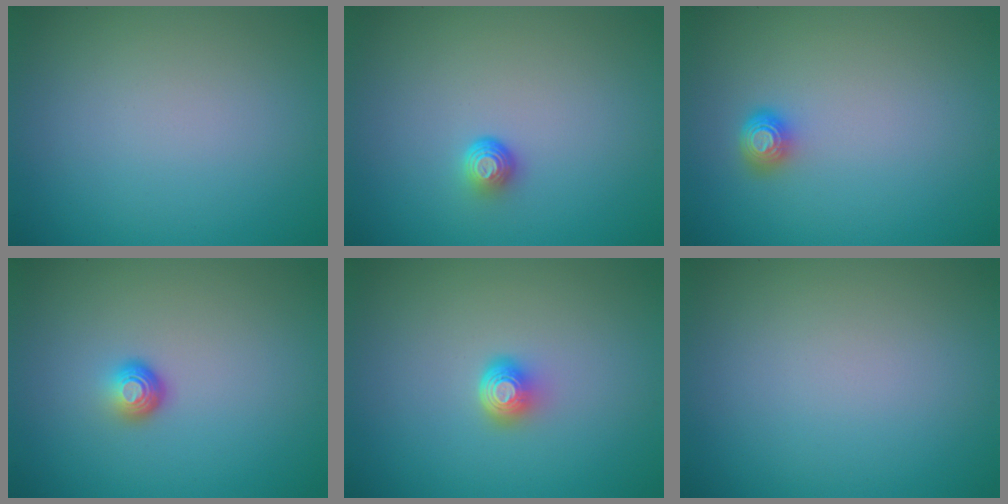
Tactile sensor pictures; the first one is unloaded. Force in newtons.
{"total": 1.5, "press": 1.0, "slide": 1.1}
{"total": 1.6, "press": 1.3, "slide": 0.9}
{"total": 1.8, "press": 1.1, "slide": 1.4}
{"total": 2.0, "press": 1.4, "slide": 1.4}
{"total": 0.0}